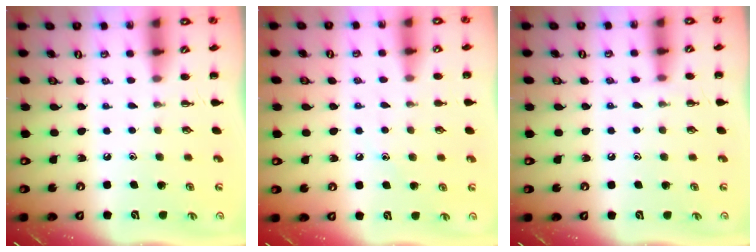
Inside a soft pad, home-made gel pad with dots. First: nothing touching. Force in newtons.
{"total": 7.8, "press": 7.5, "slide": 2.1}
{"total": 6.6, "press": 6.2, "slide": 2.1}